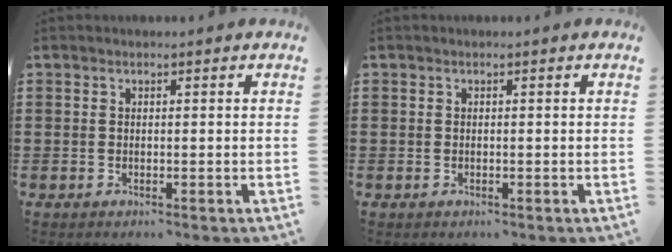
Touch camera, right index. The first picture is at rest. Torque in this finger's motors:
{"motor_torque": [-0.48, 0.81, -0.02, -0.01]}